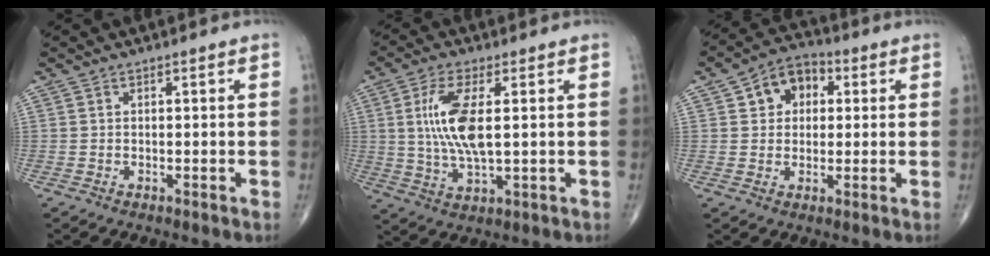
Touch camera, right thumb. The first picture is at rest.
{"total": 10.6, "force": [1.6, 3.7, 9.9], "torque": [-0.215, -0.011, 0.035]}
{"total": 8.2, "force": [2.3, 6.2, 4.8], "torque": [-0.045, 0.012, 0.027]}